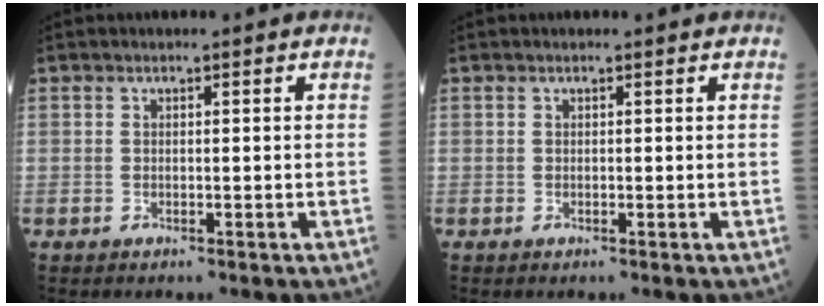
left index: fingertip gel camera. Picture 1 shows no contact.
{"total": 0.0}